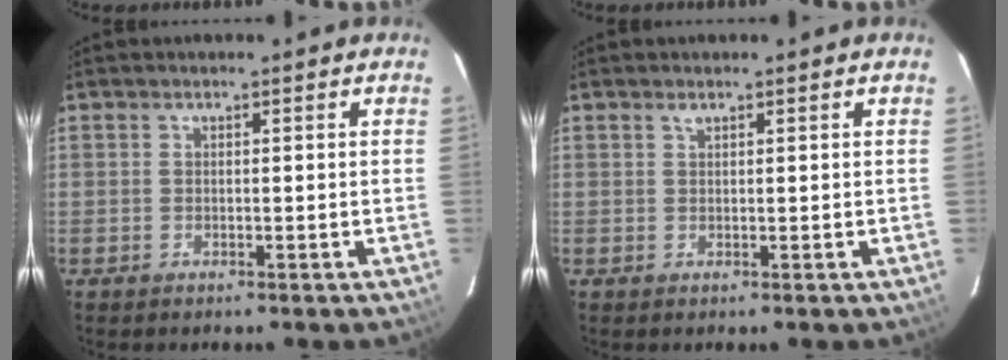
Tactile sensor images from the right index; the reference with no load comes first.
{"total": 0.6, "force": [0.5, 0.2, 0.3], "torque": [-0.004, 0.001, 0.009]}